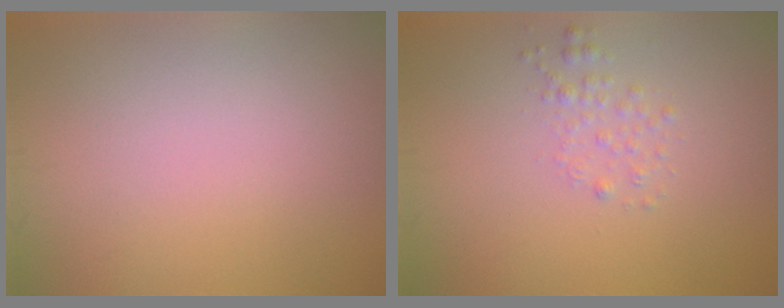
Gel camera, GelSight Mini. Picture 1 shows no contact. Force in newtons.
{"total": 1.3, "press": 1.3, "slide": 0.1}